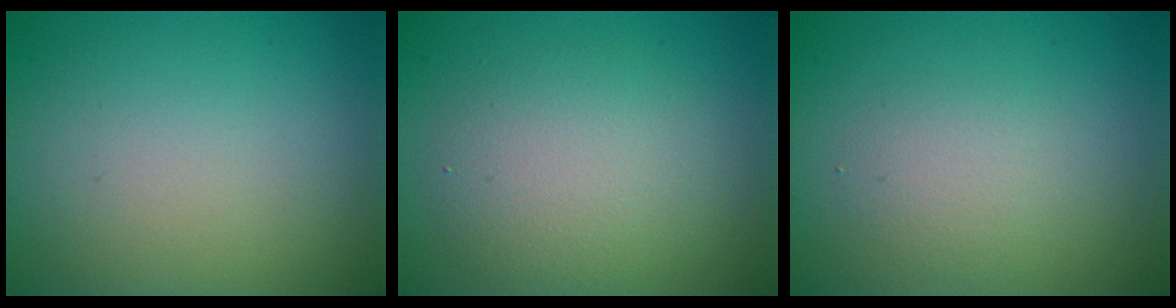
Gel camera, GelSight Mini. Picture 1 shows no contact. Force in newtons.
{"total": 4.2, "press": 4.2, "slide": 0.3}
{"total": 1.9, "press": 1.9, "slide": 0.0}